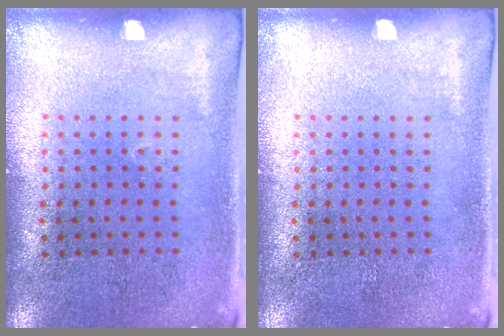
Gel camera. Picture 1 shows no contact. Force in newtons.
{"total": 0.0}